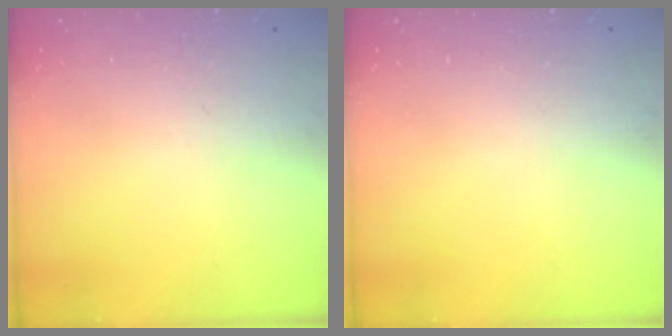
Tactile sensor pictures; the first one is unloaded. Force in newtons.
{"total": 0.0}